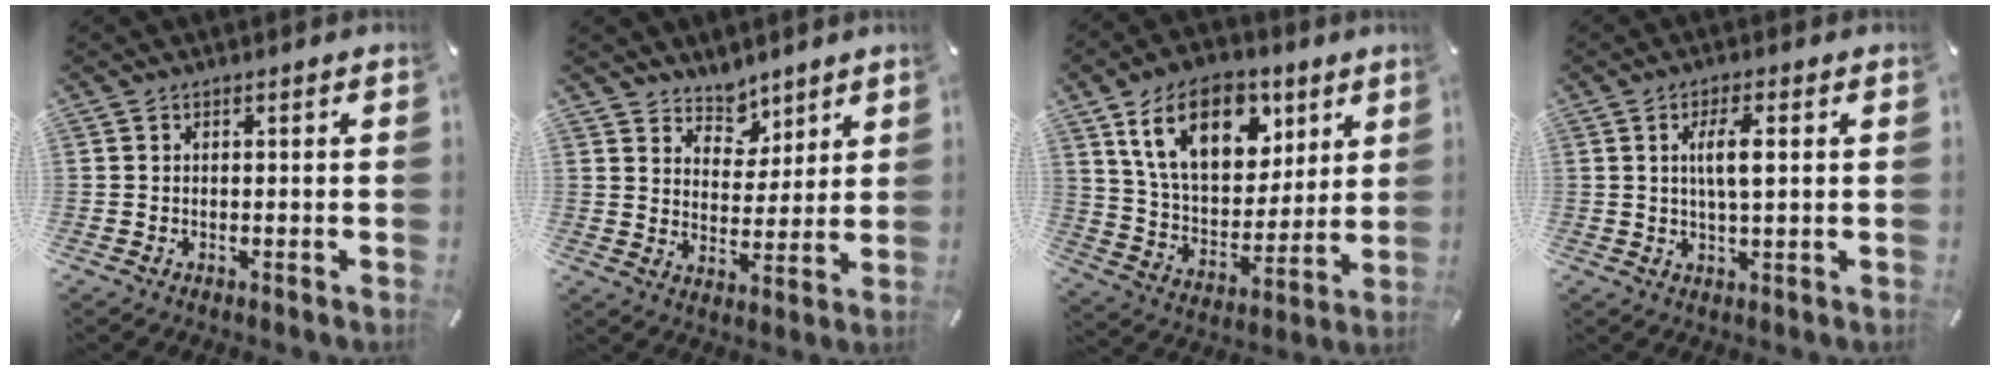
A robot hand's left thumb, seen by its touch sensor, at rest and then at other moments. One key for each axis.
{"total": 6.6, "fx": 5.0, "fy": 4.3, "fz": -0.4, "tx": 0.000, "ty": -0.044, "tz": 0.094}
{"total": 18.7, "fx": 9.4, "fy": 12.0, "fz": 10.9, "tx": -0.188, "ty": -0.025, "tz": 0.170}
{"total": 6.1, "fx": 1.3, "fy": 1.7, "fz": 5.7, "tx": -0.113, "ty": -0.001, "tz": 0.015}